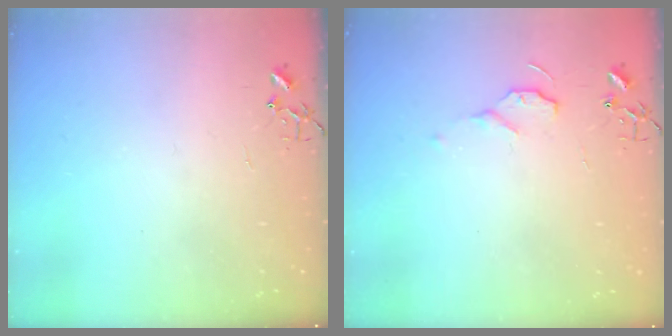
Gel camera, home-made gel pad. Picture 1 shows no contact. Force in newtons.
{"total": 7.0, "press": 6.9, "slide": 0.8}